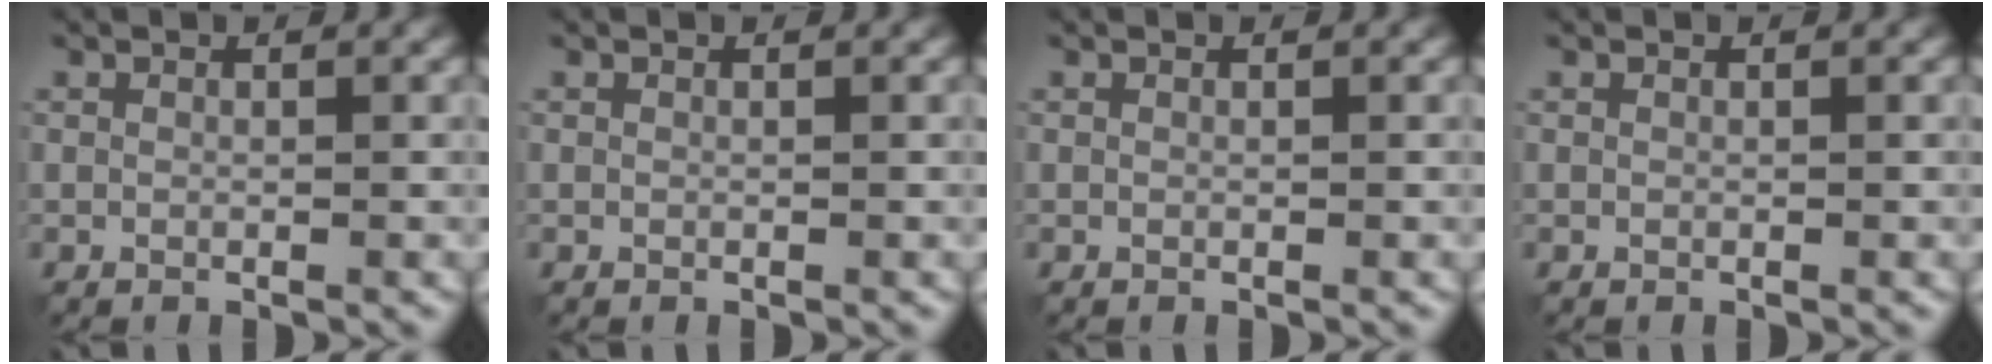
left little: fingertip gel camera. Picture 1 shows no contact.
{"total": 0.0}
{"total": 0.0}
{"total": 0.0}